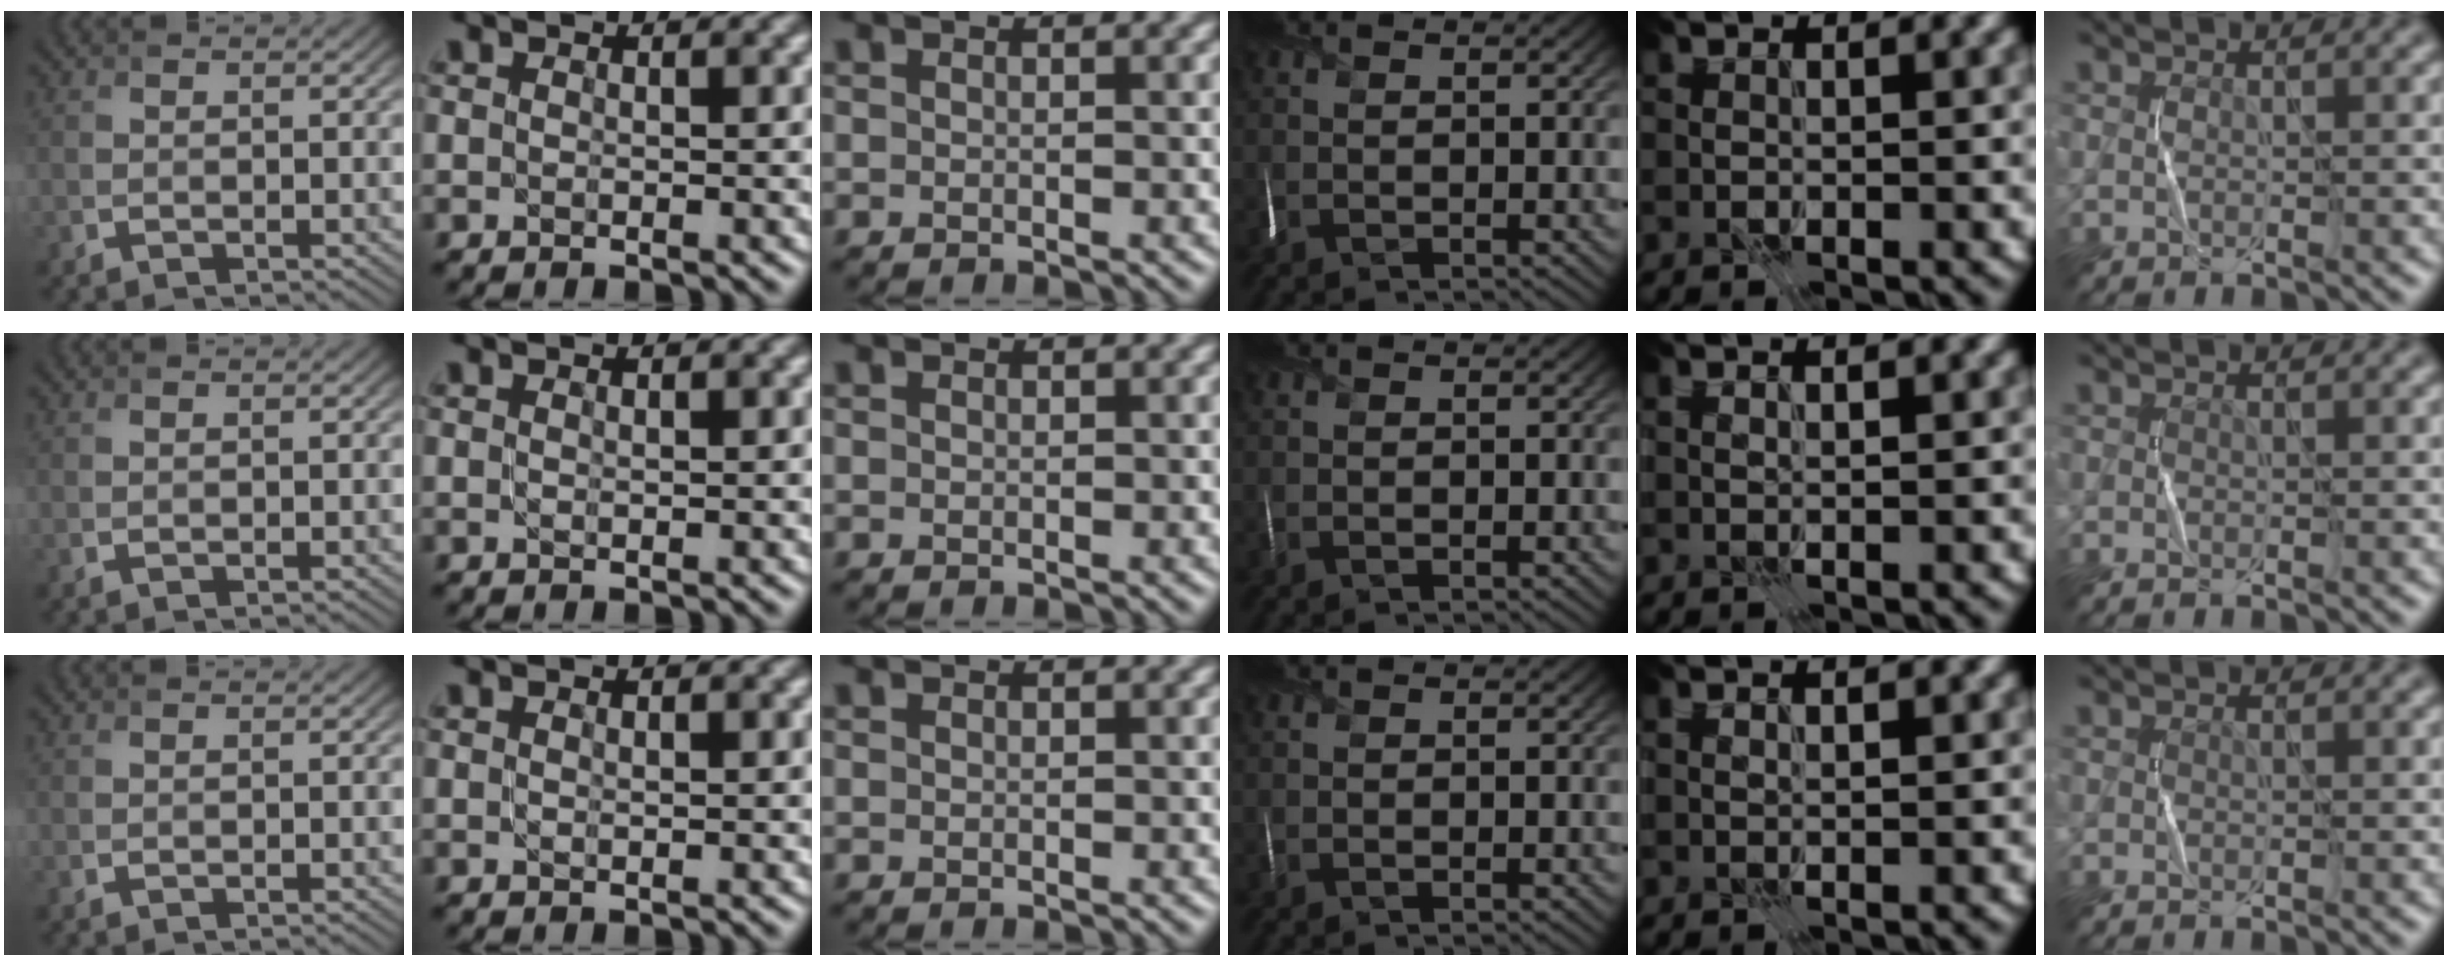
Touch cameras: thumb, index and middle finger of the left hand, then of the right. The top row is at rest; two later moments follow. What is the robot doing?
{"motion": "fold", "object": "scarf"}